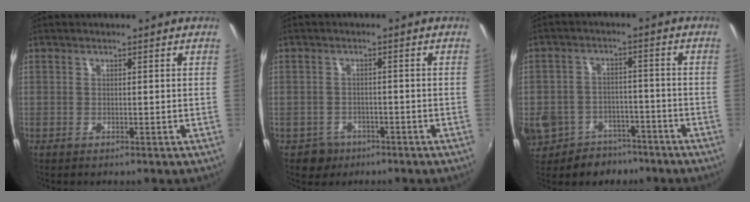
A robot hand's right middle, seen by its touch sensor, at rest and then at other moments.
{"total": 3.9, "force": [-2.3, 3.2, 0.4], "torque": [-0.022, 0.004, -0.033]}
{"total": 16.8, "force": [-9.2, 12.4, 6.7], "torque": [-0.188, 0.007, -0.123]}